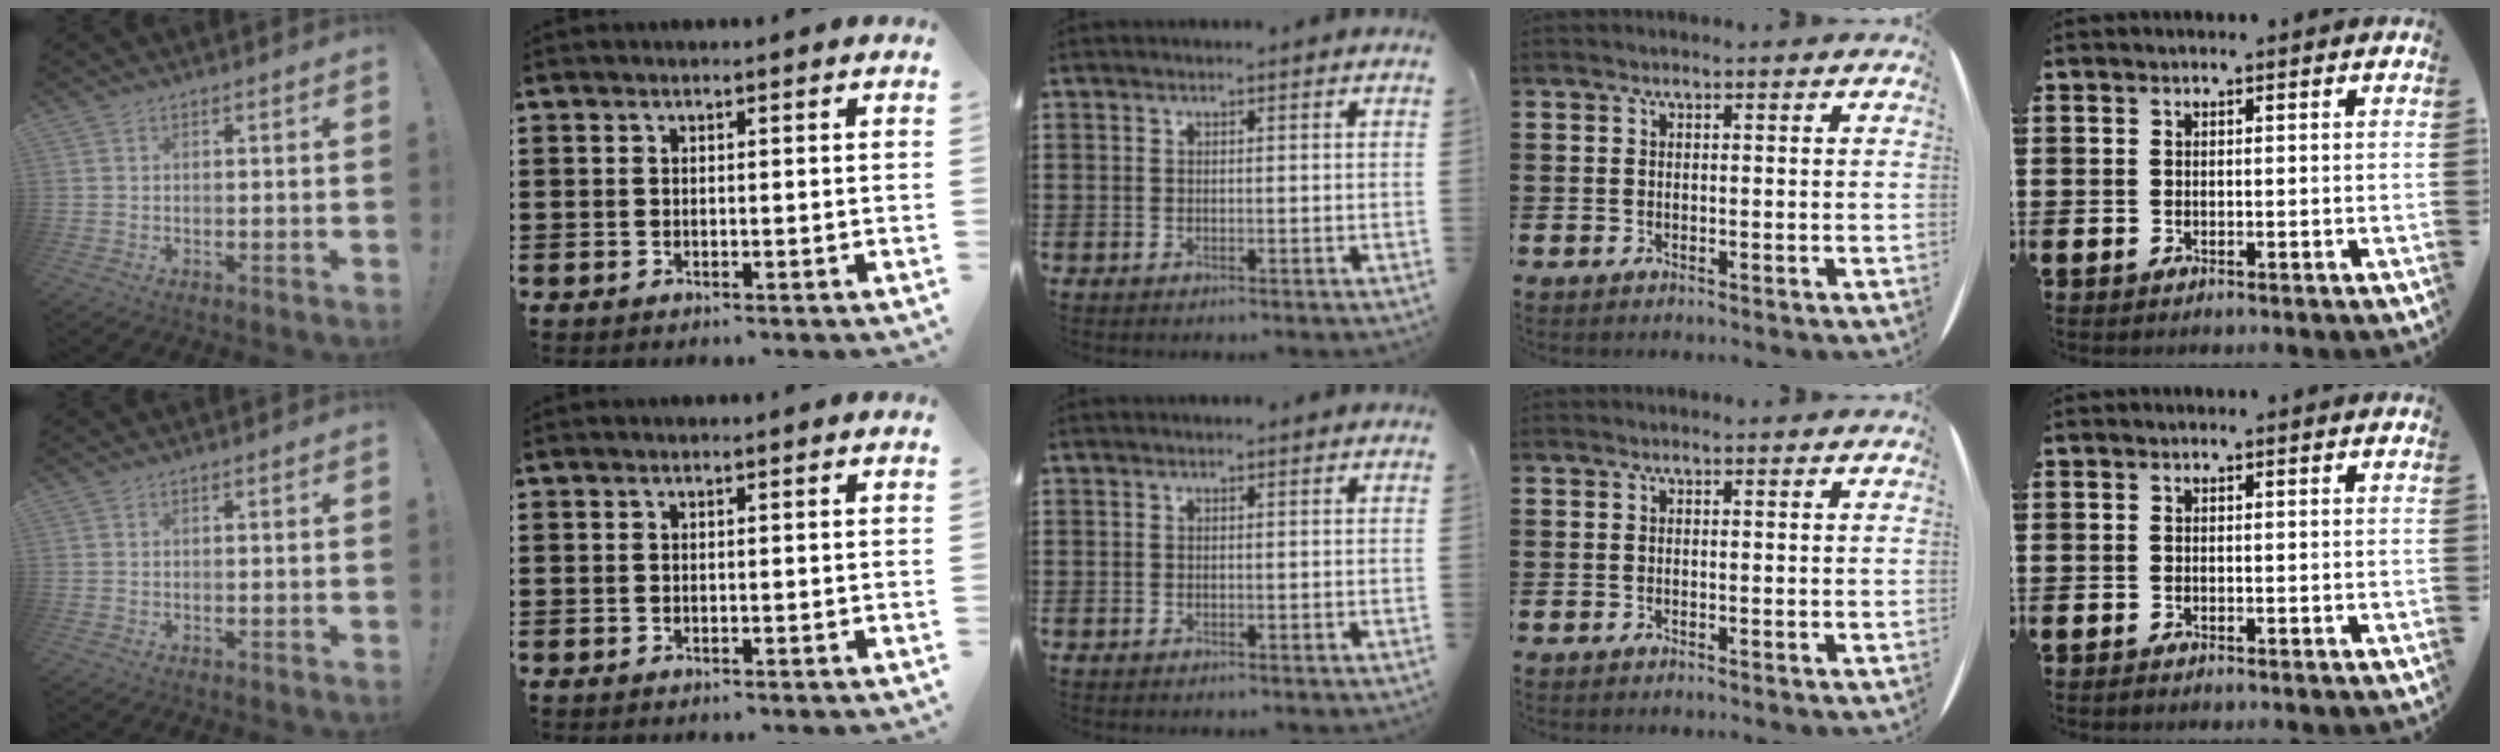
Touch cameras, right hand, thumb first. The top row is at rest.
{}